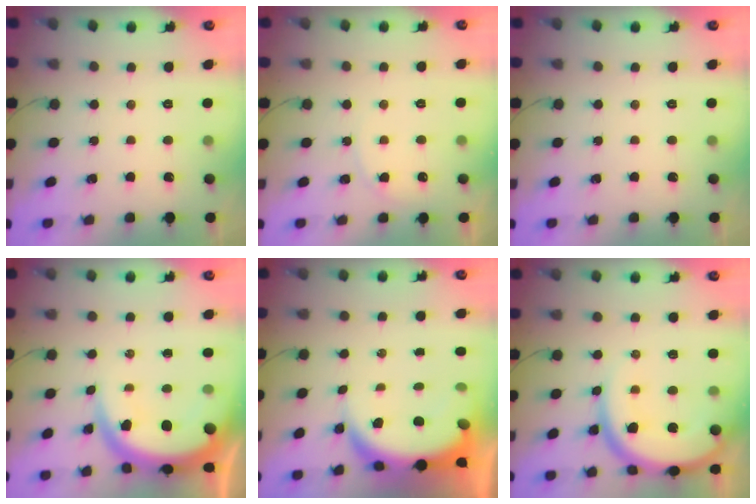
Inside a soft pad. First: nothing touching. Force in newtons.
{"total": 3.8, "press": 3.8, "slide": 0.3}
{"total": 0.0}
{"total": 12.0, "press": 11.9, "slide": 1.0}
{"total": 10.4, "press": 10.3, "slide": 1.3}
{"total": 14.1, "press": 14.0, "slide": 1.6}